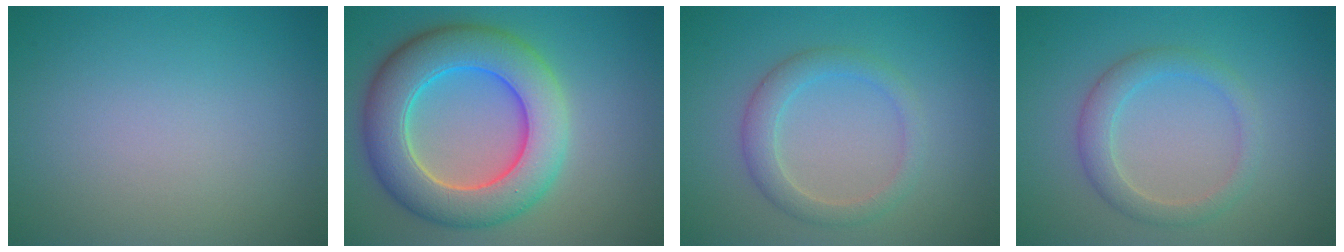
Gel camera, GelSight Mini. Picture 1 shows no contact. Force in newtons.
{"total": 9.2, "press": 9.2, "slide": 0.5}
{"total": 2.7, "press": 2.7, "slide": 0.1}
{"total": 2.7, "press": 2.7, "slide": 0.1}